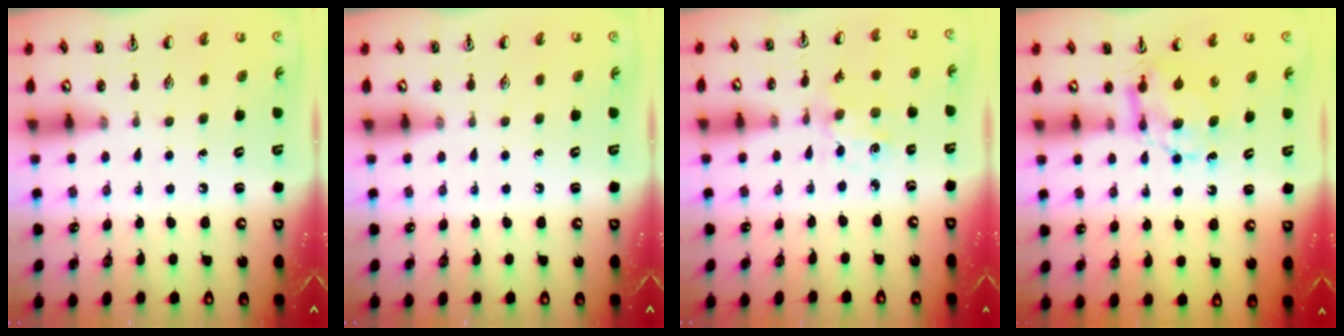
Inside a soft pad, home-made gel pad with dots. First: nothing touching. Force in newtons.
{"total": 0.0}
{"total": 2.0, "press": 1.9, "slide": 0.4}
{"total": 5.9, "press": 5.9, "slide": 0.3}